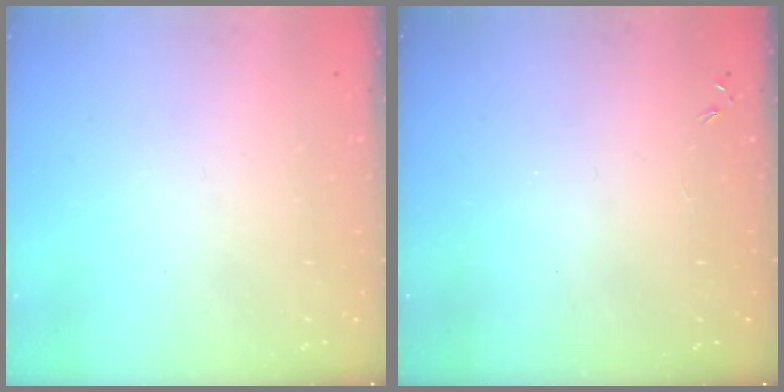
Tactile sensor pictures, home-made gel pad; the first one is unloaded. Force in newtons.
{"total": 0.0}